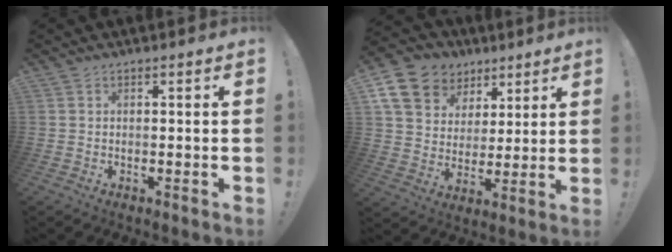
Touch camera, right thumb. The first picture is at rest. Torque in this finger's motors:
{"motor_torque": [-0.16, 0.59, 0.73, 0.43, 0.05]}